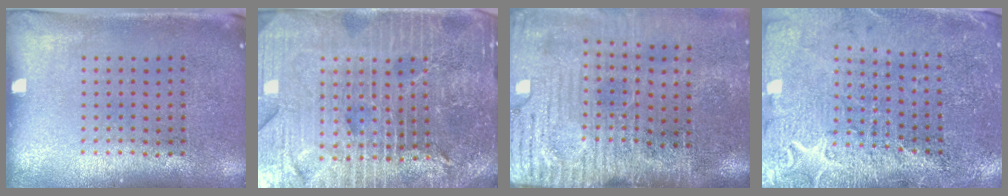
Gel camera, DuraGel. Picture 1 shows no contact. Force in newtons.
{"total": 6.3, "press": 5.6, "slide": 2.9}
{"total": 4.8, "press": 3.9, "slide": 2.8}
{"total": 3.1, "press": 3.1, "slide": 0.5}